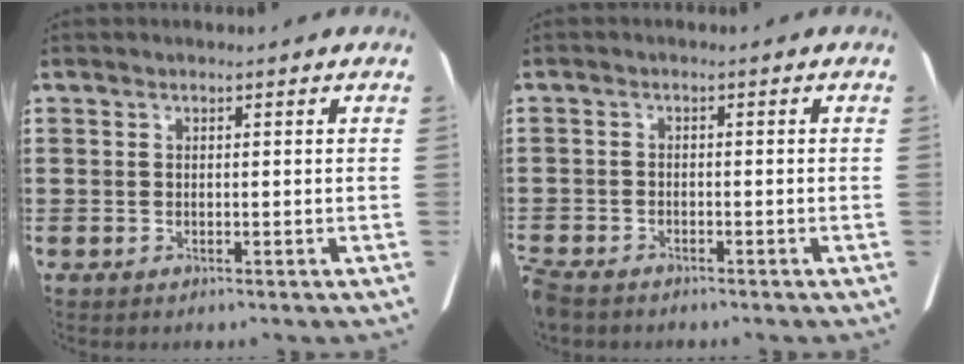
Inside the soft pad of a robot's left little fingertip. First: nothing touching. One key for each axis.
{"total": 1.5, "fx": -1.5, "fy": 0.2, "fz": 0.2, "tx": -0.014, "ty": 0.000, "tz": -0.034}